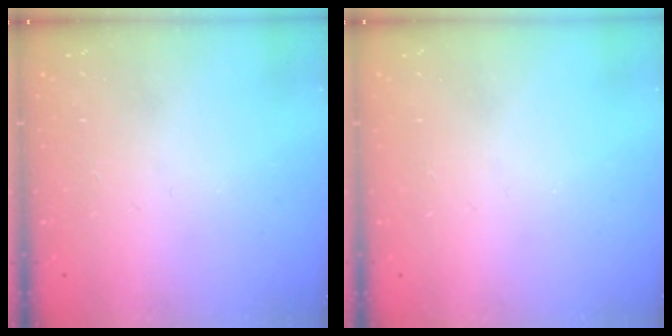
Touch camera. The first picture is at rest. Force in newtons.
{"total": 0.0}